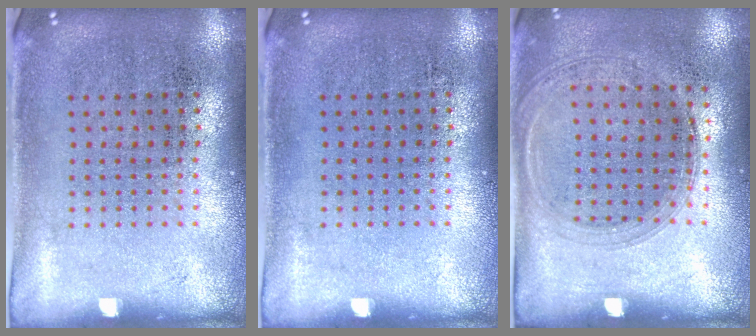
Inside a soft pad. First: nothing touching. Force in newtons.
{"total": 0.0}
{"total": 1.3, "press": 1.2, "slide": 0.5}